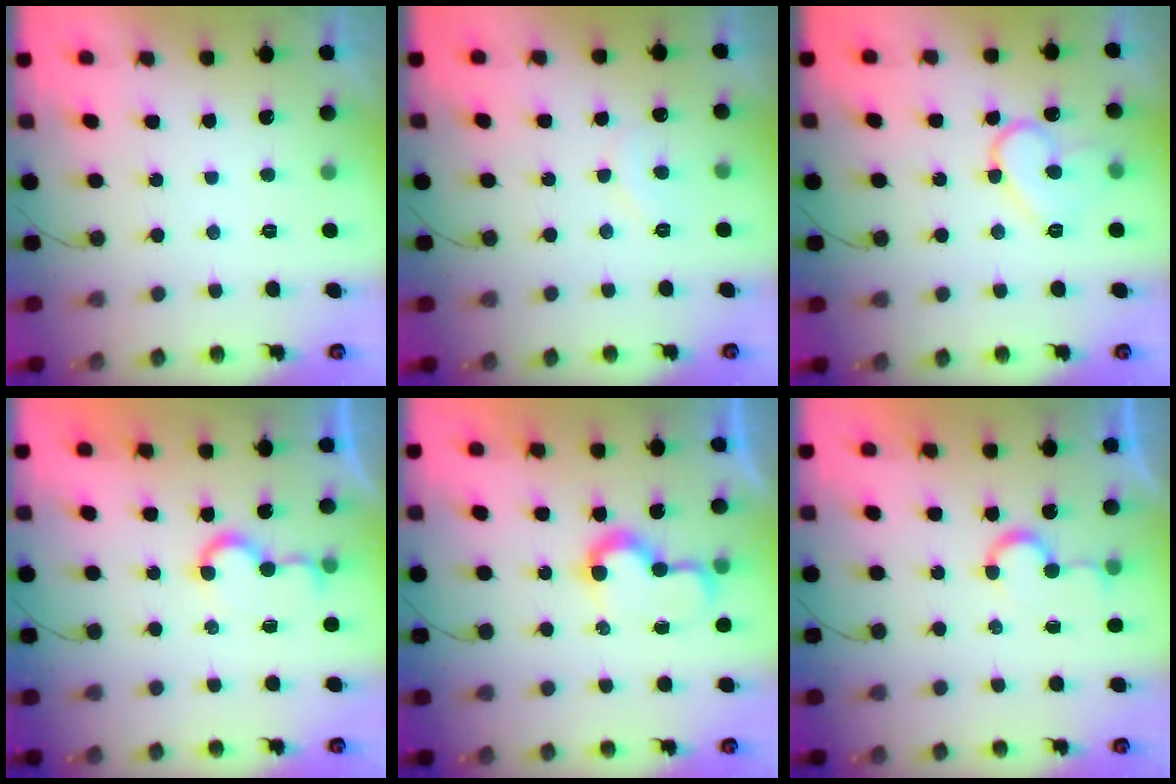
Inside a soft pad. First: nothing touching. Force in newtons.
{"total": 6.9, "press": 6.8, "slide": 0.4}
{"total": 10.6, "press": 10.5, "slide": 1.0}
{"total": 5.6, "press": 5.6, "slide": 0.5}
{"total": 7.9, "press": 7.8, "slide": 0.3}
{"total": 4.4, "press": 4.3, "slide": 0.5}